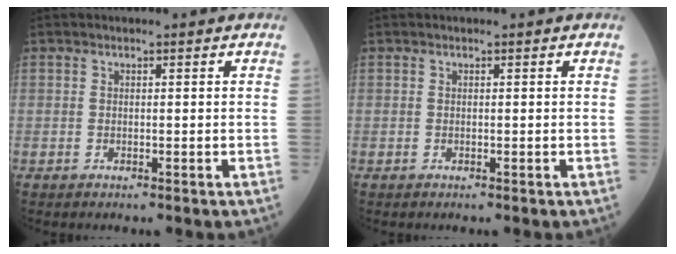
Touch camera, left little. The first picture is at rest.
{"total": 0.0}